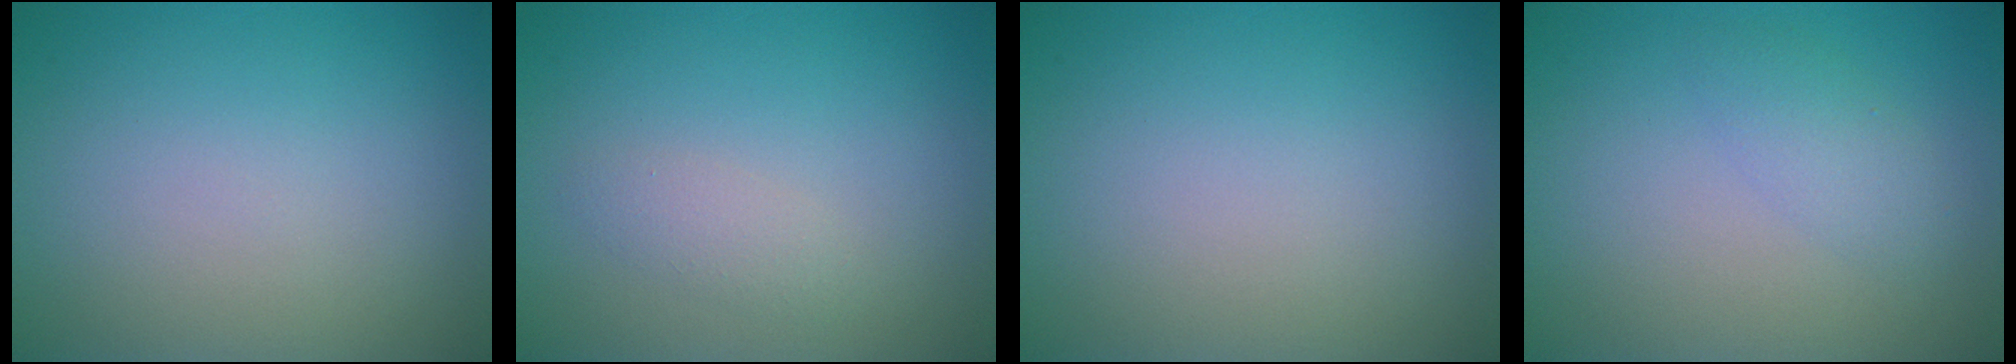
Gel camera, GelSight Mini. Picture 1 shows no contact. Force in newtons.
{"total": 1.4, "press": 1.4, "slide": 0.1}
{"total": 0.0}
{"total": 1.9, "press": 1.9, "slide": 0.0}